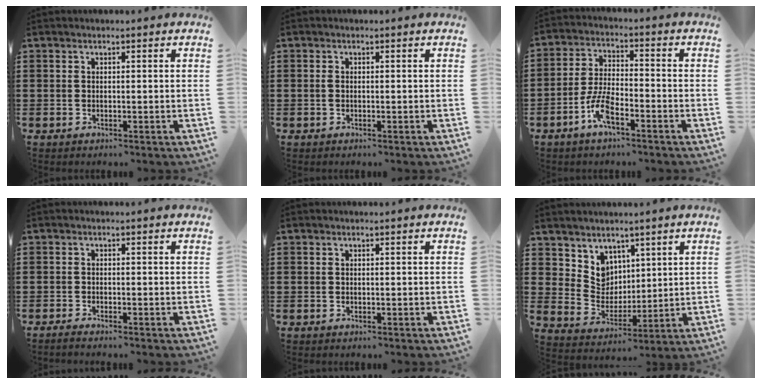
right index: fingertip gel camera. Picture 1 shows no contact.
{"total": 0.7, "force": [-0.1, 0.3, 0.6], "torque": [-0.014, 0.001, -0.003]}
{"total": 6.5, "force": [-3.7, 2.0, 5.0], "torque": [-0.122, -0.004, -0.075]}
{"total": 0.9, "force": [-0.9, -0.1, 0.2], "torque": [-0.005, -0.002, -0.017]}
{"total": 0.0}
{"total": 6.0, "force": [3.9, 4.6, 0.4], "torque": [-0.042, -0.013, 0.076]}